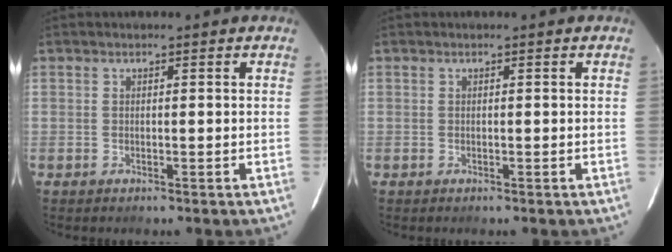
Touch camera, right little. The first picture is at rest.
{"total": 0.0}